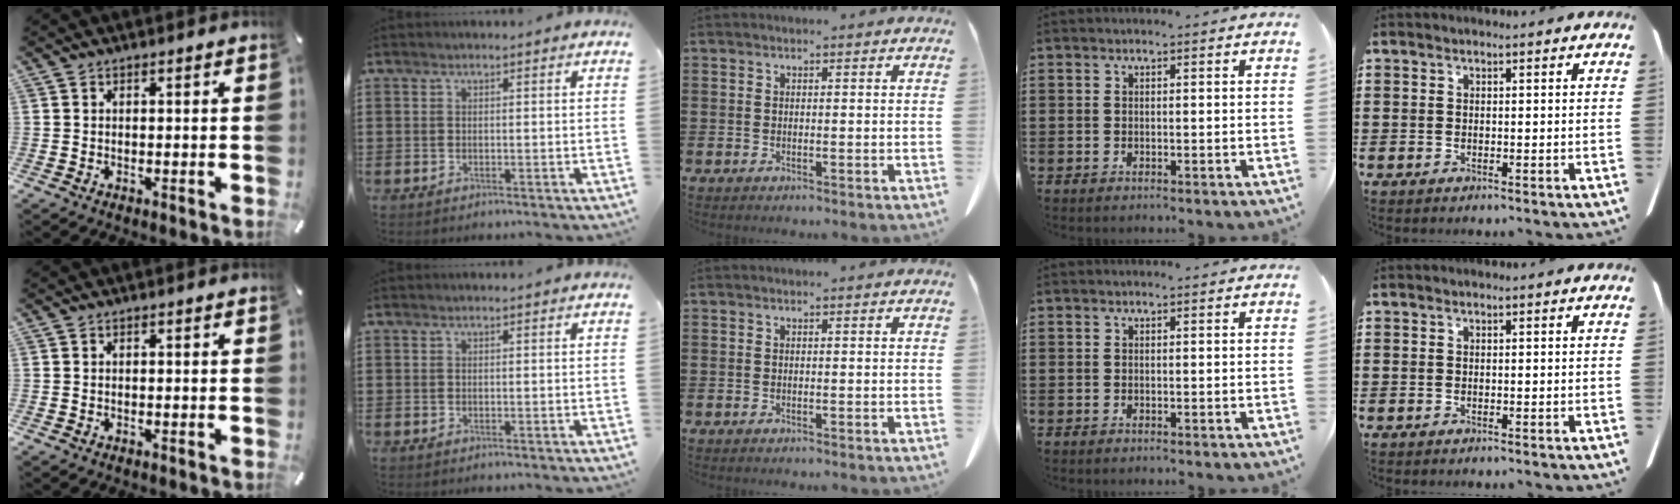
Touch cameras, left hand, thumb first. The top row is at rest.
{}